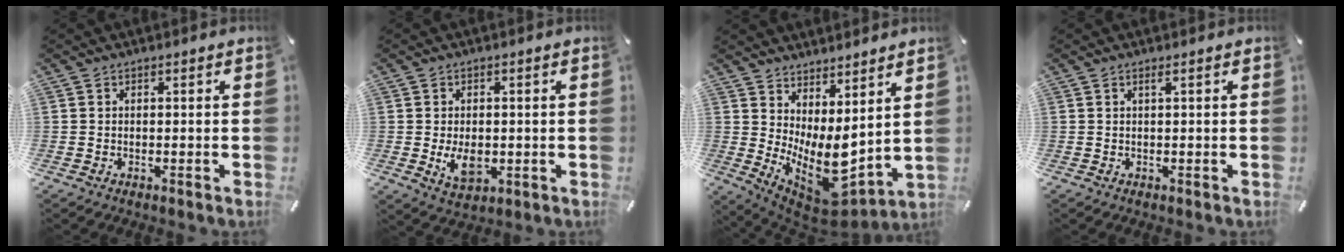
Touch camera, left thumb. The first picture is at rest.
{"total": 6.2, "force": [-0.7, 4.1, 4.5], "torque": [-0.088, -0.010, -0.014]}
{"total": 10.3, "force": [1.3, 6.0, 8.3], "torque": [-0.131, -0.060, 0.037]}
{"total": 1.0, "force": [0.4, 0.0, 1.0], "torque": [-0.019, -0.001, 0.006]}